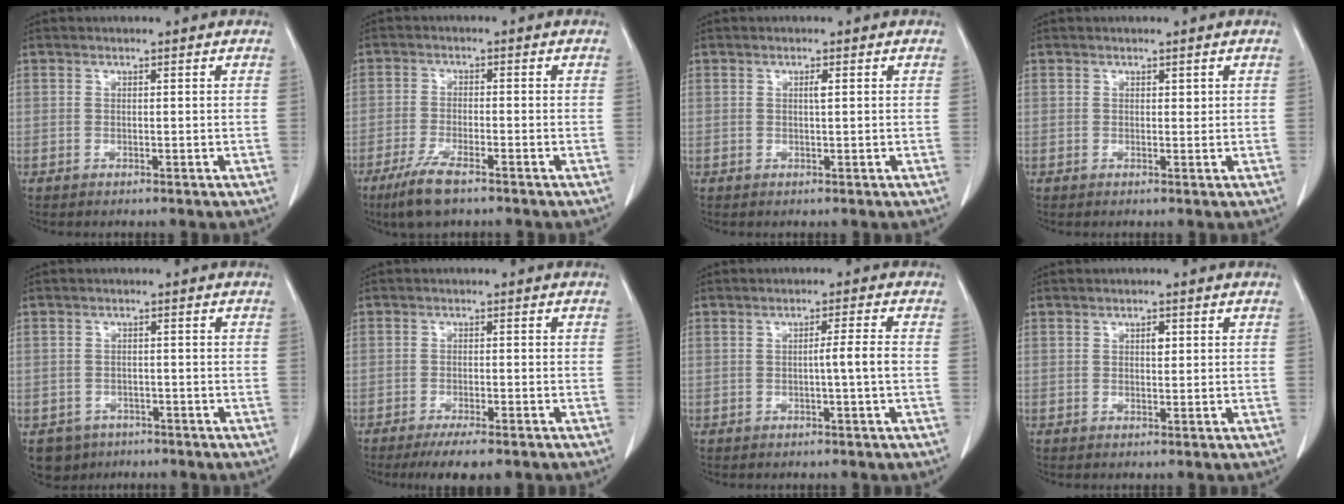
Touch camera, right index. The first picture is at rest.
{"total": 6.2, "force": [-4.3, 1.0, 4.3], "torque": [-0.092, -0.014, -0.077]}
{"total": 0.9, "force": [0.2, 0.0, 0.8], "torque": [-0.016, 0.001, 0.003]}
{"total": 0.6, "force": [0.3, 0.4, 0.4], "torque": [-0.001, -0.001, 0.003]}
{"total": 4.2, "force": [-2.8, 3.1, 0.3], "torque": [-0.003, 0.005, -0.039]}
{"total": 5.1, "force": [-3.8, 1.2, 3.3], "torque": [-0.047, -0.006, -0.056]}
{"total": 2.8, "force": [-0.6, -0.7, 2.7], "torque": [-0.037, 0.001, -0.010]}
{"total": 1.3, "force": [0.4, 0.6, 1.0], "torque": [-0.016, 0.001, 0.006]}